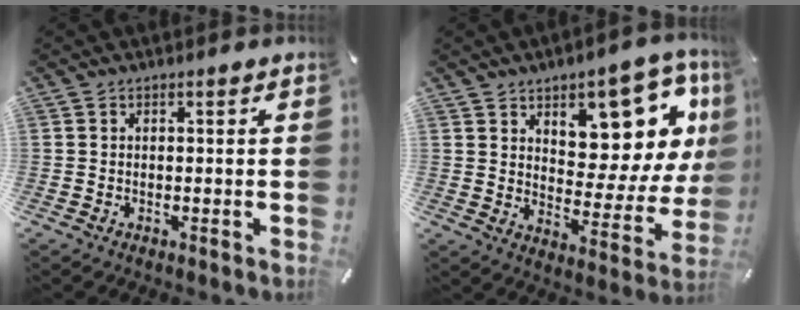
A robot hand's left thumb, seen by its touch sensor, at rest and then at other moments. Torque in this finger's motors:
{"motor_torque": [2.52, 2.49, 1.44, -1.33, 0.13]}